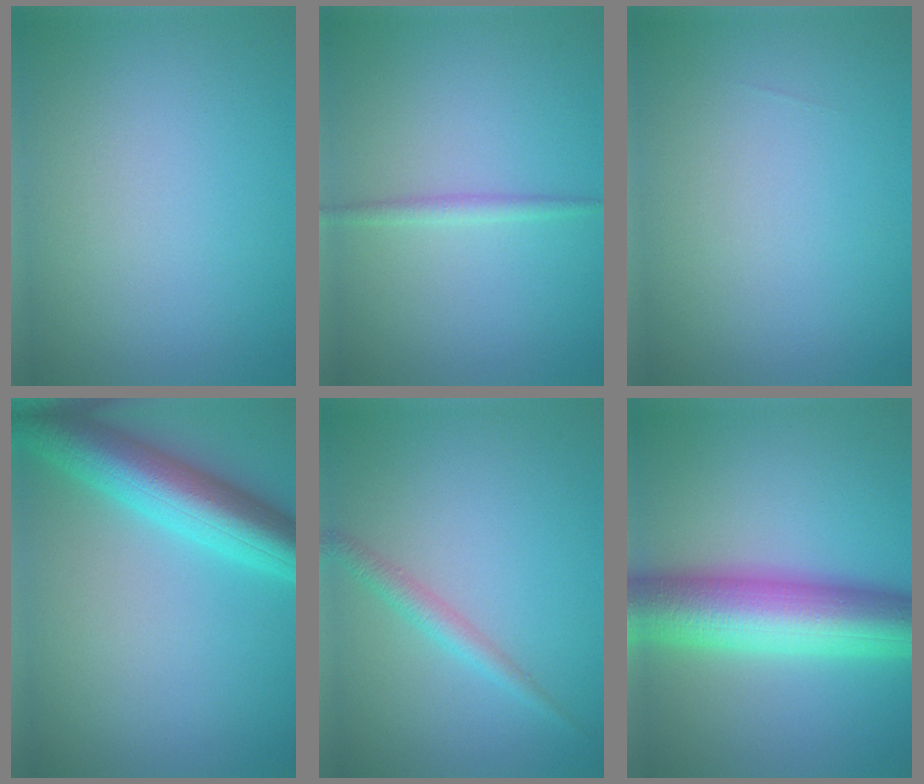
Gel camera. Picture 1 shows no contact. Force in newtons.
{"total": 1.2, "press": 1.2, "slide": 0.0}
{"total": 0.0}
{"total": 8.3, "press": 8.3, "slide": 0.1}
{"total": 1.7, "press": 1.7, "slide": 0.1}
{"total": 10.4, "press": 10.4, "slide": 0.1}